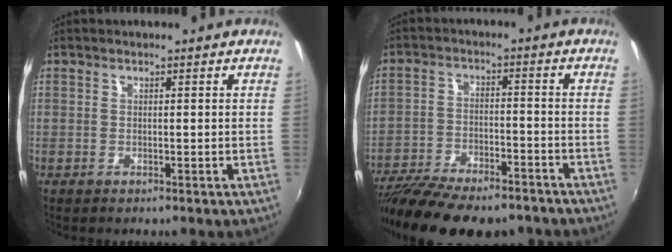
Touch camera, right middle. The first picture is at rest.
{"total": 20.1, "force": [-16.4, 5.9, 10.0], "torque": [-0.200, -0.037, -0.255]}